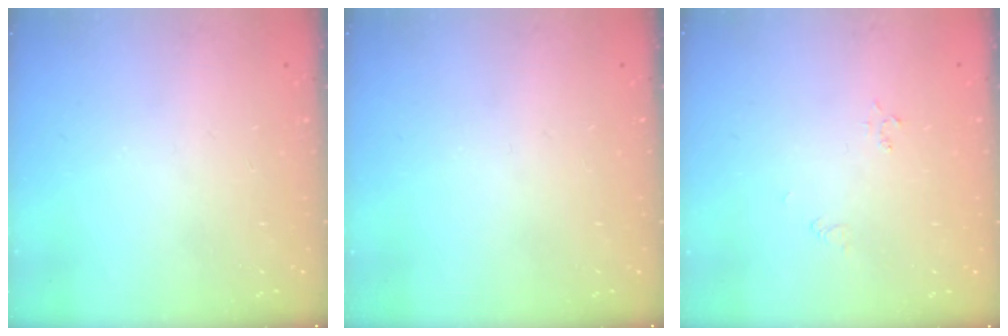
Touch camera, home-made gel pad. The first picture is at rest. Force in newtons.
{"total": 0.0}
{"total": 2.4, "press": 2.4, "slide": 0.3}